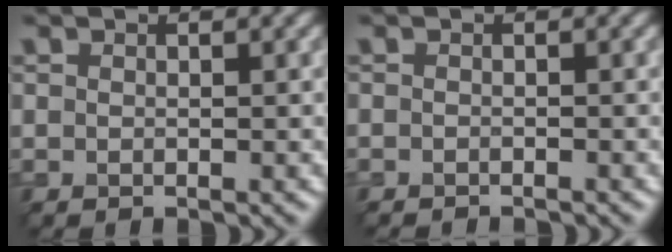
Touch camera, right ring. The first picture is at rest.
{"total": 1.4, "force": [-1.4, 0.1, 0.2], "torque": [0.003, -0.008, -0.021]}